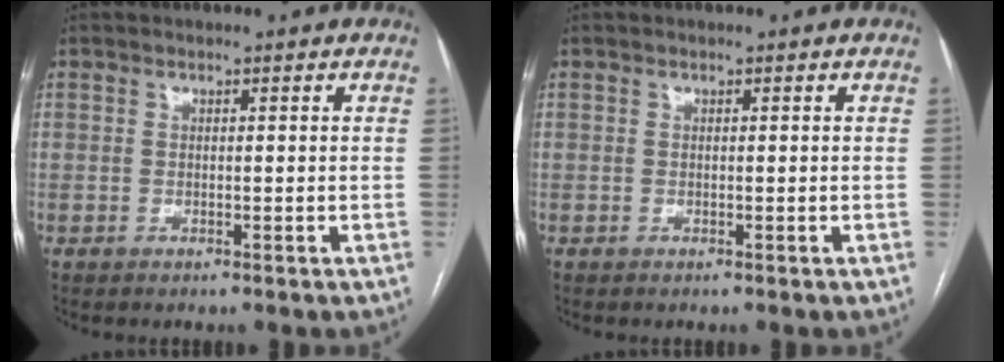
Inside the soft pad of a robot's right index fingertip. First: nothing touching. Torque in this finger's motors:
{"motor_torque": [0.00, 0.00, 0.00, 0.00]}